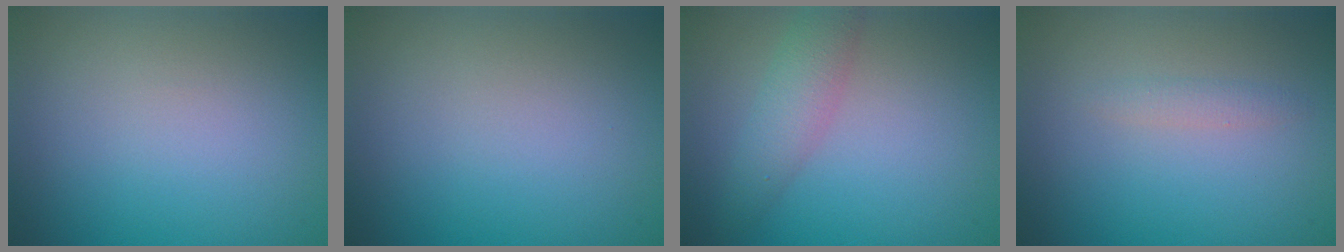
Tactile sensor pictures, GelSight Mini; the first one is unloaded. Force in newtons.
{"total": 0.0}
{"total": 2.8, "press": 2.8, "slide": 0.2}
{"total": 0.9, "press": 0.9, "slide": 0.0}